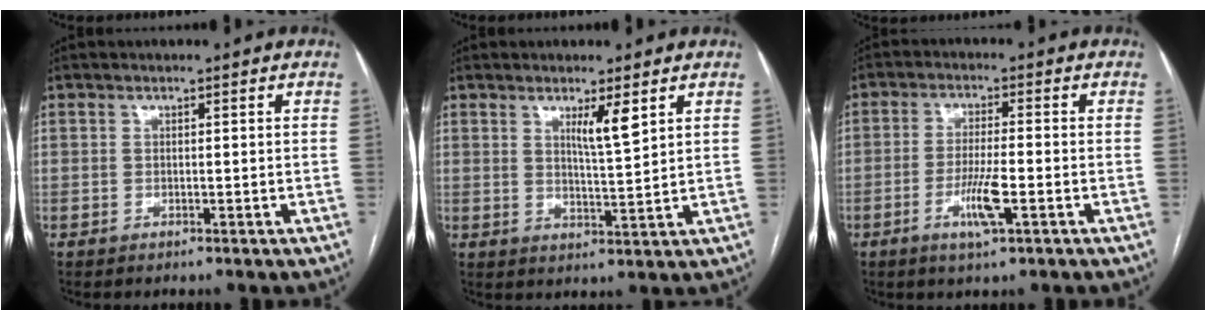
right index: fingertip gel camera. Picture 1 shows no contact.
{"total": 4.4, "force": [2.3, 0.0, 3.7], "torque": [-0.066, -0.009, 0.043]}
{"total": 5.9, "force": [-2.4, 0.3, 5.3], "torque": [-0.104, -0.009, -0.043]}